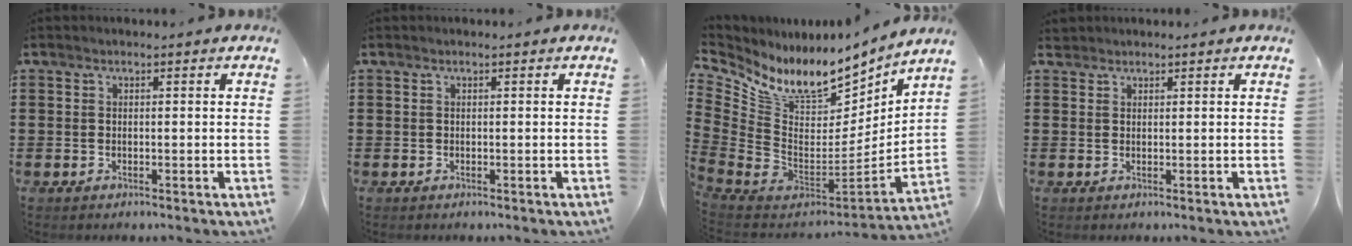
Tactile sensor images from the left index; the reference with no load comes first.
{"total": 0.0}
{"total": 10.1, "force": [7.6, 4.3, 5.2], "torque": [-0.133, -0.077, 0.131]}
{"total": 1.1, "force": [1.0, 0.4, 0.2], "torque": [-0.008, 0.002, 0.021]}